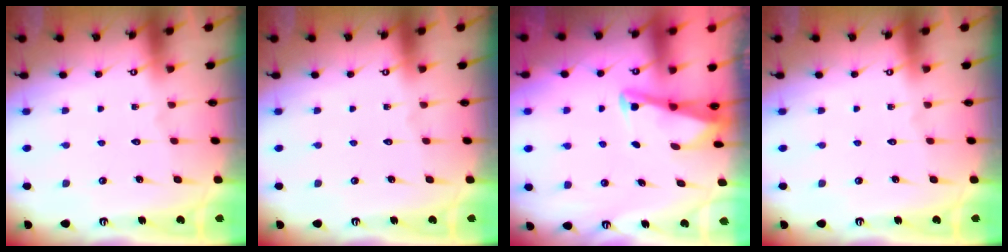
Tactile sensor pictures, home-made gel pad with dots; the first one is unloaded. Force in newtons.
{"total": 0.0}
{"total": 2.8, "press": 2.8, "slide": 0.4}
{"total": 0.0}